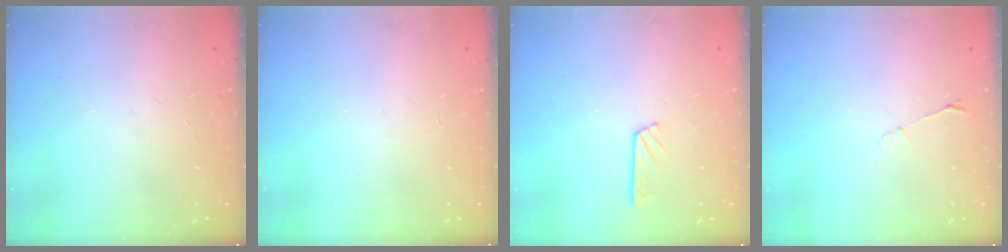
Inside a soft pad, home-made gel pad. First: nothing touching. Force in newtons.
{"total": 0.0}
{"total": 3.9, "press": 3.9, "slide": 0.4}
{"total": 3.2, "press": 3.1, "slide": 0.4}